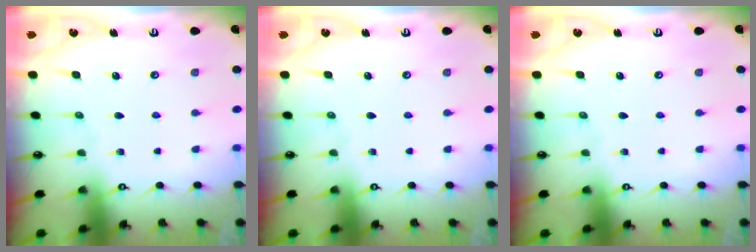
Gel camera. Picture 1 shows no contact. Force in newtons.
{"total": 0.0}
{"total": 0.0}